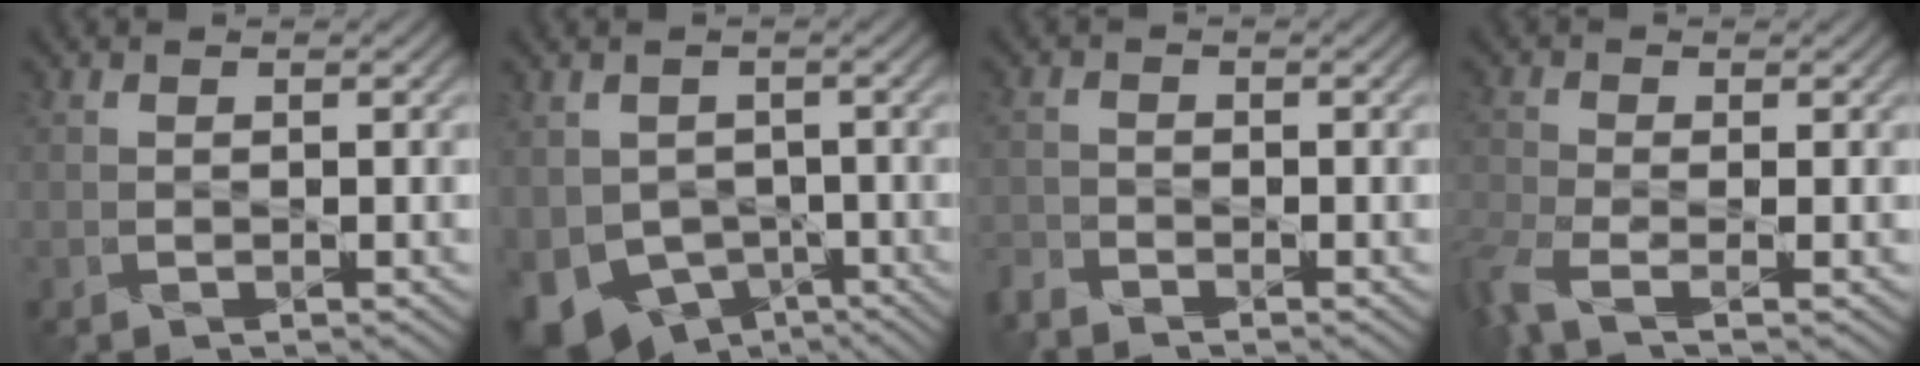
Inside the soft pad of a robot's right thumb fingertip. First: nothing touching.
{"total": 8.5, "force": [-3.5, 6.4, 4.4], "torque": [-0.106, -0.036, -0.058]}
{"total": 2.4, "force": [-2.3, 0.4, 0.4], "torque": [-0.013, -0.009, -0.057]}
{"total": 5.5, "force": [-3.2, 2.0, 4.1], "torque": [-0.103, -0.016, -0.075]}